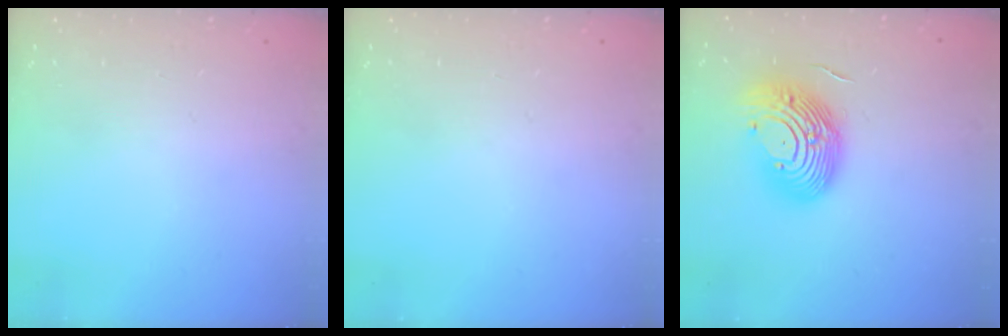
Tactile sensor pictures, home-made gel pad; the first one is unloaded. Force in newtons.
{"total": 0.0}
{"total": 16.3, "press": 15.8, "slide": 4.1}